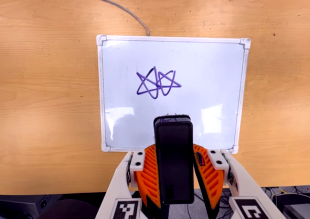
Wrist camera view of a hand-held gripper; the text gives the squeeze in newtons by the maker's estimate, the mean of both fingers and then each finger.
{"total": 6.2, "left": 5.2, "right": 7.2}